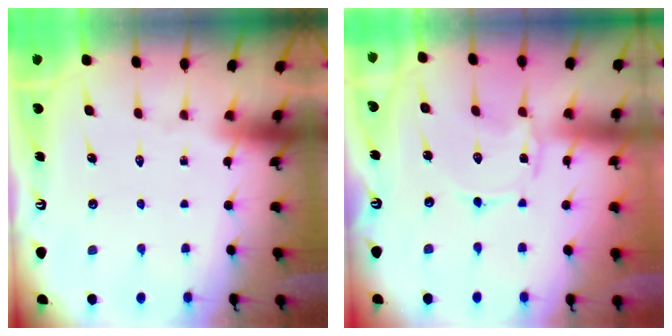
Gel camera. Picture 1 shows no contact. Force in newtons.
{"total": 0.6, "press": 0.6, "slide": 0.1}